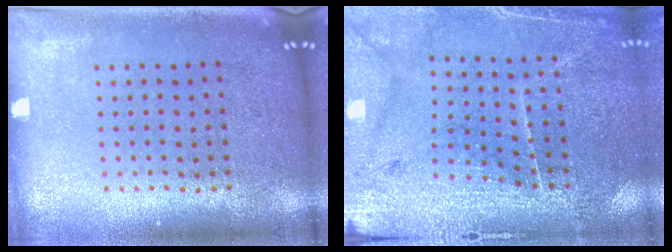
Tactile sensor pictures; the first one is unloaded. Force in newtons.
{"total": 3.1, "press": 3.1, "slide": 0.2}